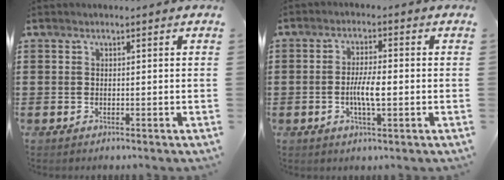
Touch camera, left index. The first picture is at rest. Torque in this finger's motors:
{"motor_torque": [0.52, 0.41, 0.20, 0.07]}